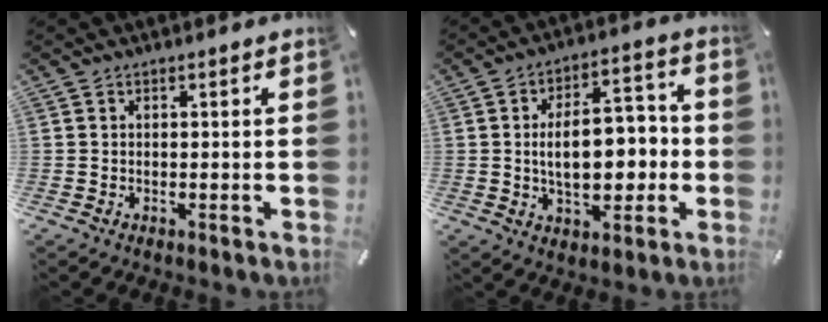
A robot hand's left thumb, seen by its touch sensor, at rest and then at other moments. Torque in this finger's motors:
{"motor_torque": [2.06, 2.19, 1.19, -0.34, 0.36]}